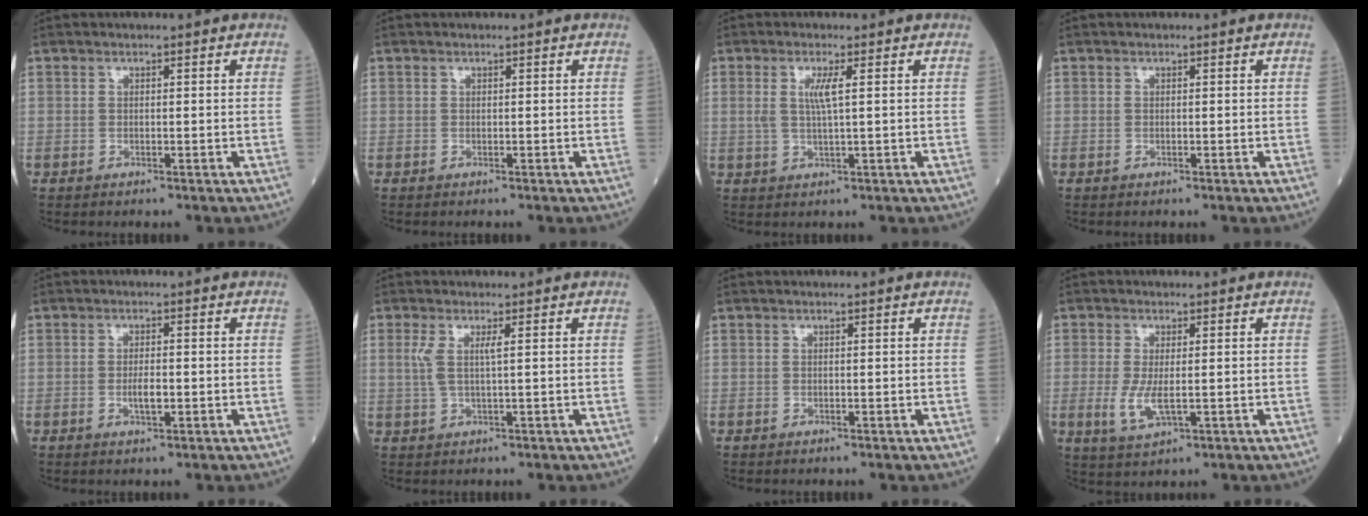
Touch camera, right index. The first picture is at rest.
{"total": 0.0}
{"total": 3.3, "force": [0.8, 0.0, 3.2], "torque": [-0.071, -0.001, 0.016]}
{"total": 0.0}
{"total": 2.5, "force": [-0.6, 0.7, 2.4], "torque": [-0.045, 0.001, -0.010]}
{"total": 2.8, "force": [0.7, 0.0, 2.7], "torque": [-0.068, 0.007, 0.018]}
{"total": 0.0}
{"total": 4.6, "force": [-0.7, 1.5, 4.3], "torque": [-0.094, -0.012, -0.008]}